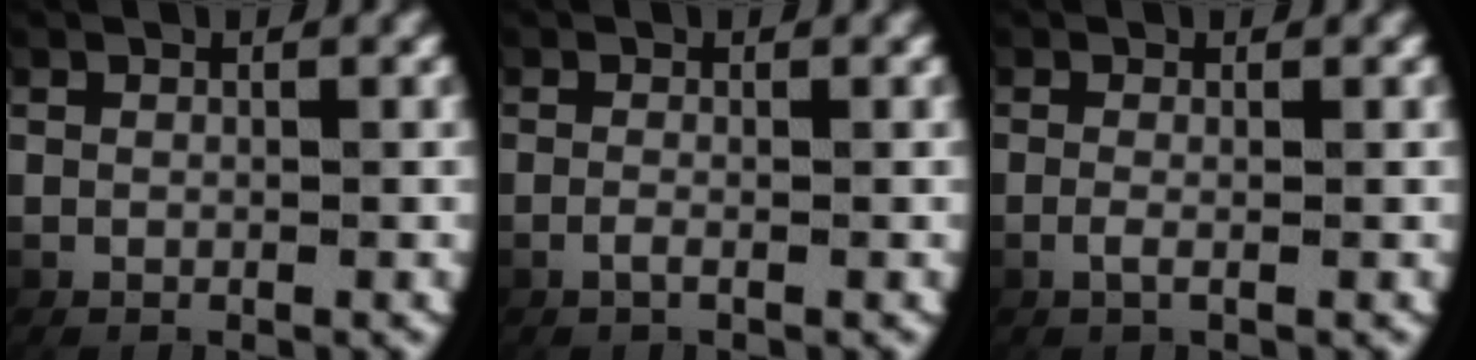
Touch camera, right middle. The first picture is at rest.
{"total": 0.9, "force": [-0.7, 0.1, 0.6], "torque": [-0.022, -0.005, -0.010]}
{"total": 1.0, "force": [-0.5, -0.1, 0.9], "torque": [-0.029, -0.009, -0.005]}